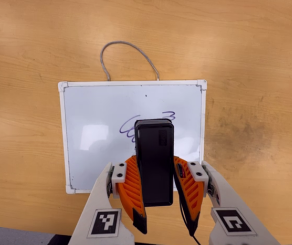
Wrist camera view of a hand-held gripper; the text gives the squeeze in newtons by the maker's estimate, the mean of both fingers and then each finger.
{"total": 7.2, "left": 6.5, "right": 7.9}